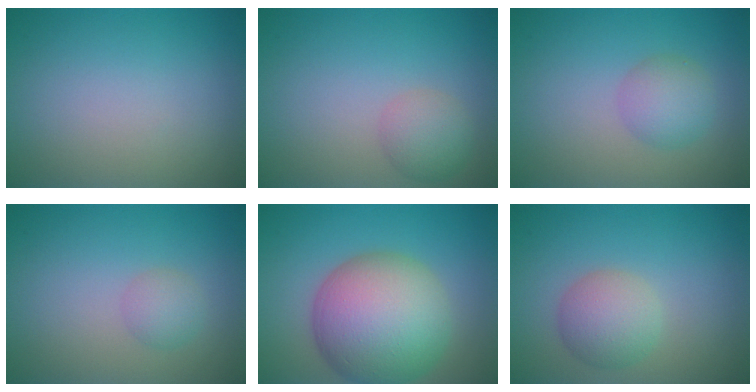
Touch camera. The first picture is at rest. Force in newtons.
{"total": 2.6, "press": 2.6, "slide": 0.1}
{"total": 2.9, "press": 2.9, "slide": 0.1}
{"total": 1.6, "press": 1.6, "slide": 0.0}
{"total": 11.7, "press": 11.7, "slide": 0.4}
{"total": 3.5, "press": 3.5, "slide": 0.1}